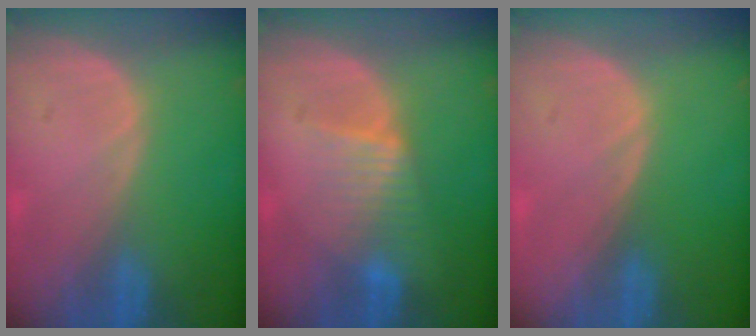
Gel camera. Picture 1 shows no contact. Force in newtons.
{"total": 4.5, "press": 4.5, "slide": 0.5}
{"total": 0.0}